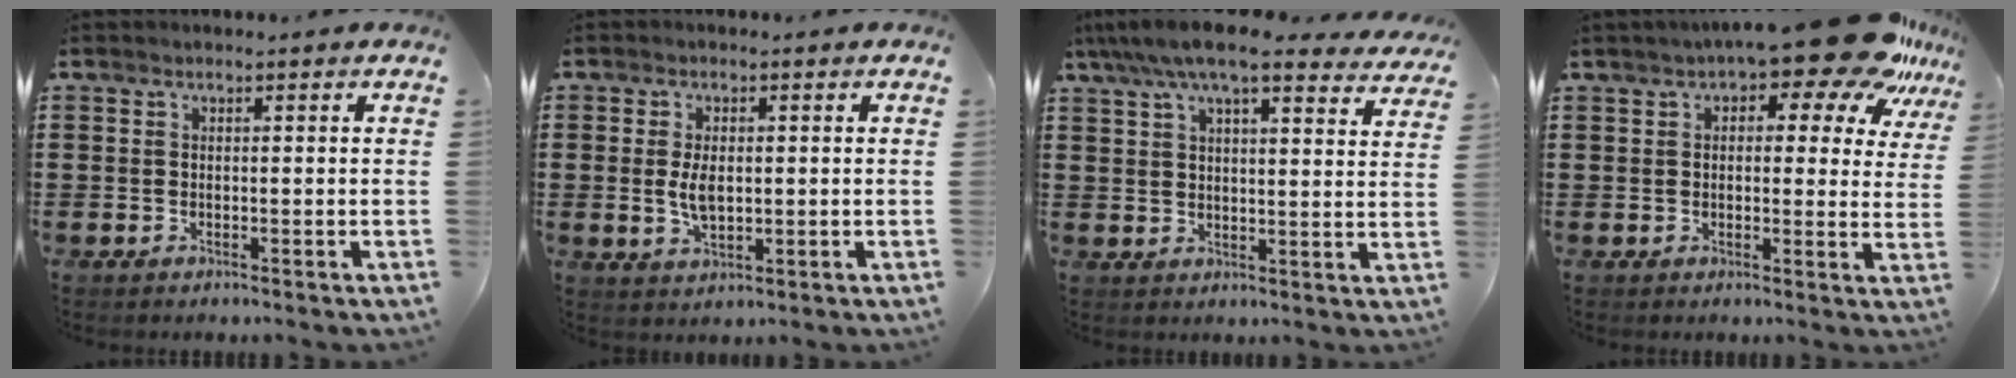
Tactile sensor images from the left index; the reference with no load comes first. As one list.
[{"total": 4.5, "force": [0.1, 2.4, 3.9], "torque": [-0.076, 0.000, -0.002]}, {"total": 8.2, "force": [7.0, 1.2, 4.2], "torque": [-0.103, -0.020, 0.126]}, {"total": 11.6, "force": [8.7, 2.6, 7.3], "torque": [-0.100, -0.045, 0.145]}]